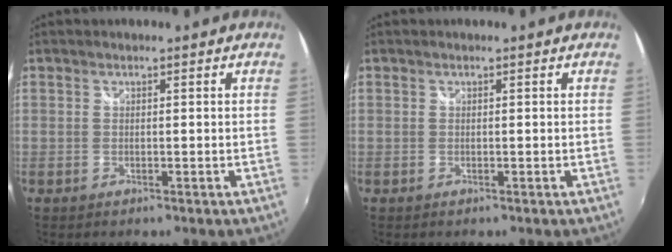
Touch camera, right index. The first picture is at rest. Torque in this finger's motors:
{"motor_torque": [0.05, 0.05, 0.00, 0.00]}